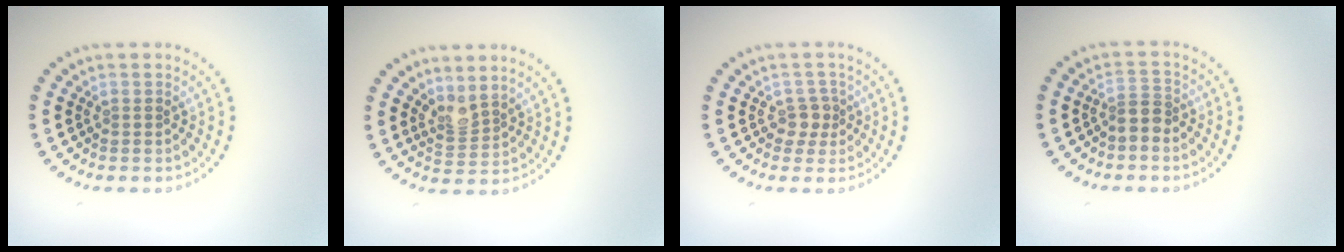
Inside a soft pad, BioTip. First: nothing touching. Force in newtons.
{"total": 2.1, "press": 1.6, "slide": 1.4}
{"total": 1.7, "press": 1.4, "slide": 1.0}
{"total": 2.1, "press": 1.7, "slide": 1.3}